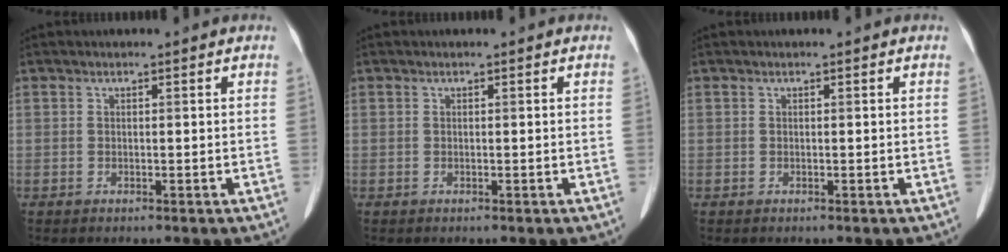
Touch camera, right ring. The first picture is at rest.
{"total": 0.0}
{"total": 0.0}